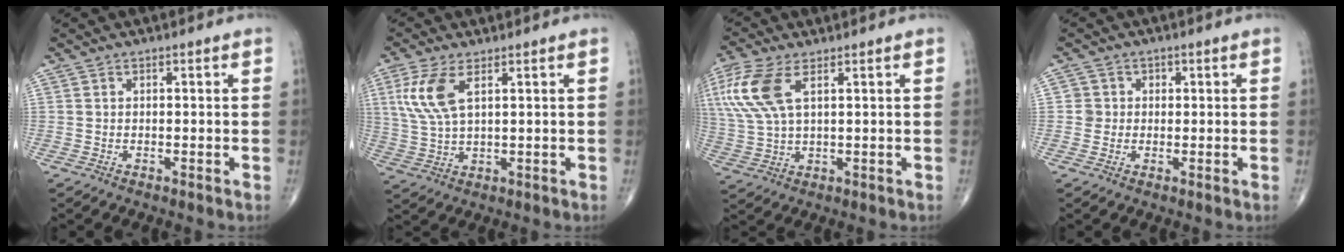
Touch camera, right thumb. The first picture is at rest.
{"total": 8.0, "force": [3.0, 3.2, 6.7], "torque": [-0.162, -0.003, 0.067]}
{"total": 11.3, "force": [4.4, 4.8, 9.2], "torque": [-0.237, 0.003, 0.093]}
{"total": 2.5, "force": [0.1, 2.5, 0.0], "torque": [0.024, 0.007, -0.002]}